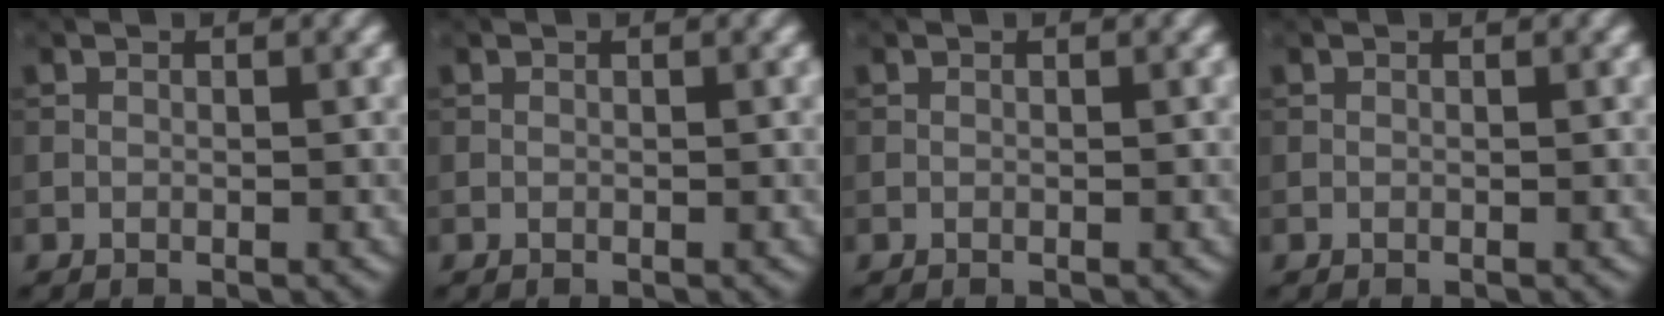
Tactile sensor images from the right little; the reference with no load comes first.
{"total": 0.0}
{"total": 0.0}
{"total": 0.0}